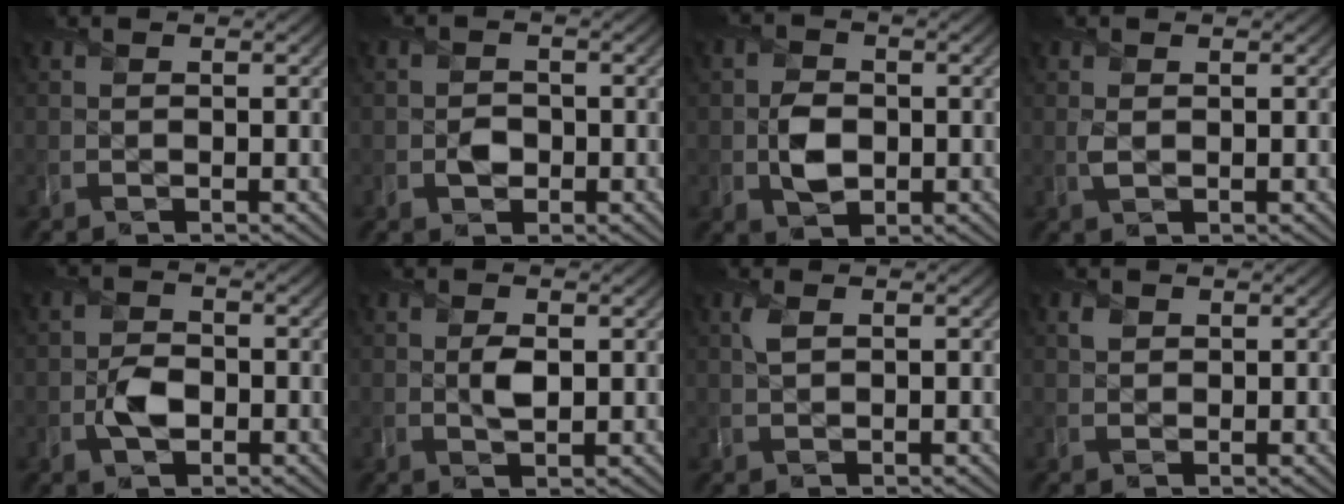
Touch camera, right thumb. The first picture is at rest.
{"total": 2.0, "force": [-0.6, 1.7, 0.8], "torque": [-0.014, -0.003, -0.012]}
{"total": 3.9, "force": [-0.5, 3.0, 2.4], "torque": [-0.049, 0.000, -0.012]}
{"total": 1.0, "force": [0.2, 0.7, 0.7], "torque": [-0.019, -0.001, 0.007]}
{"total": 3.6, "force": [-1.2, 2.5, 2.4], "torque": [-0.049, 0.000, -0.025]}
{"total": 2.4, "force": [0.3, 1.3, 2.0], "torque": [-0.041, -0.003, 0.007]}
{"total": 1.5, "force": [0.6, 0.7, 1.2], "torque": [-0.033, 0.001, 0.013]}
{"total": 1.1, "force": [0.7, 0.8, 0.2], "torque": [-0.004, 0.001, 0.014]}